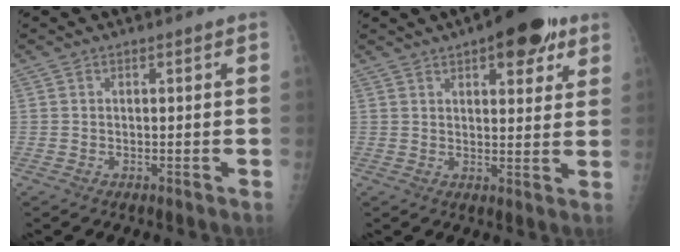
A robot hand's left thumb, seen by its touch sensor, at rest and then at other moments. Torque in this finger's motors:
{"motor_torque": [1.59, 1.35, 0.85, -0.75, 0.04]}